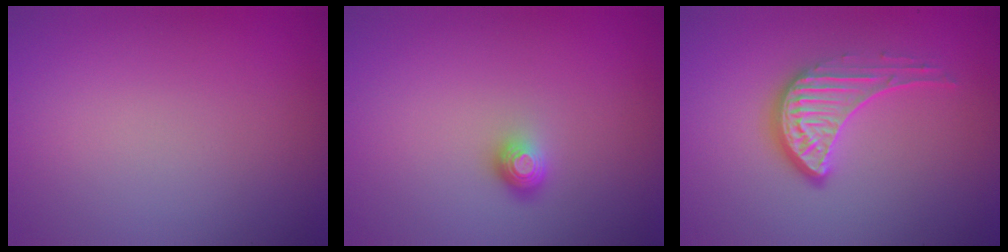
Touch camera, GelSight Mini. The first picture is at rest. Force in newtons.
{"total": 1.6, "press": 1.1, "slide": 1.2}
{"total": 4.3, "press": 3.1, "slide": 3.1}